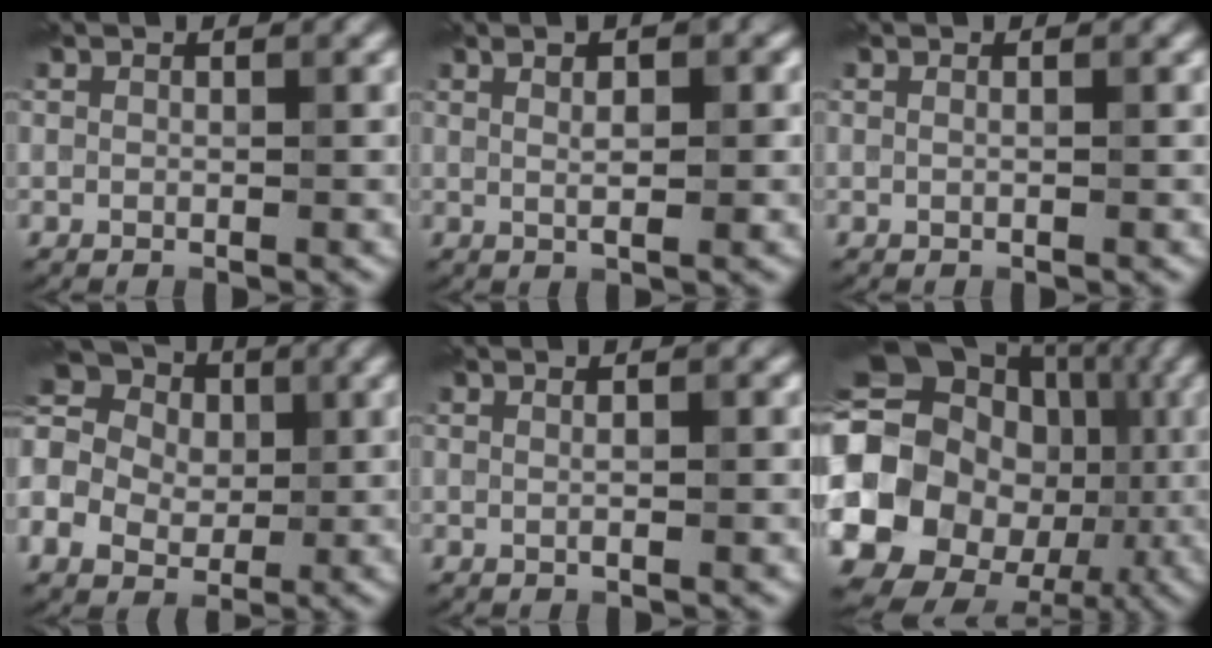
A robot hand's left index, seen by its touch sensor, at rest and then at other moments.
{"total": 3.6, "force": [1.1, 1.2, 3.2], "torque": [-0.025, 0.006, 0.004]}
{"total": 0.5, "force": [0.1, 0.2, 0.5], "torque": [-0.007, -0.001, -0.003]}
{"total": 10.4, "force": [0.4, 8.7, 5.7], "torque": [-0.130, 0.027, -0.034]}
{"total": 1.7, "force": [0.4, 0.5, 1.6], "torque": [-0.008, -0.007, -0.004]}
{"total": 21.0, "force": [-2.3, 18.5, 9.7], "torque": [-0.178, -0.001, -0.069]}